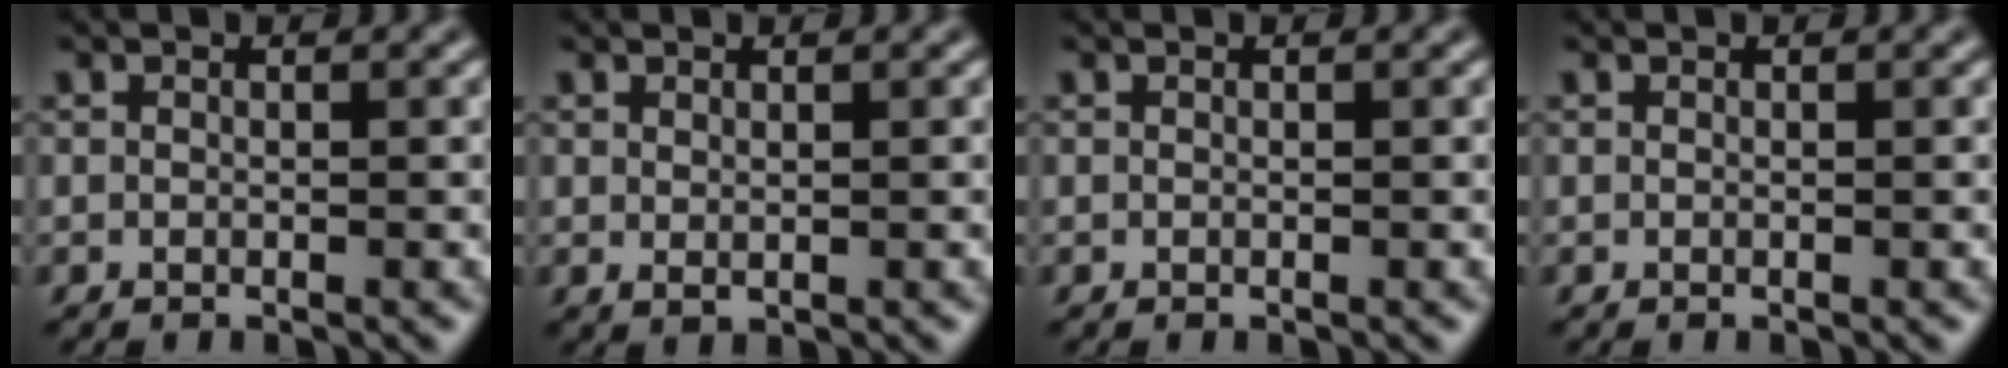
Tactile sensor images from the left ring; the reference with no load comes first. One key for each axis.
{"total": 0.5, "fx": 0.3, "fy": 0.3, "fz": 0.4, "tx": -0.009, "ty": 0.000, "tz": 0.009}
{"total": 0.0}
{"total": 0.0}